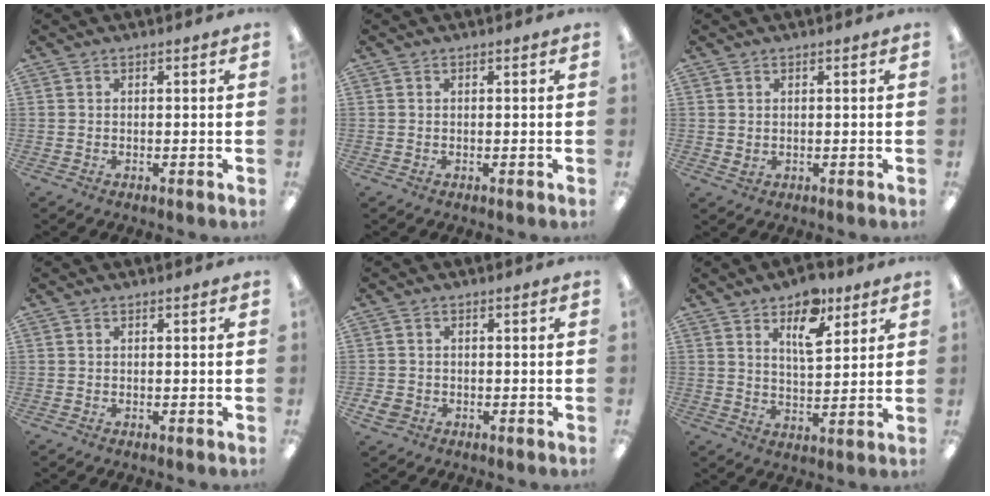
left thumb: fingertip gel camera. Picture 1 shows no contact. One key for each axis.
{"total": 0.0}
{"total": 1.2, "fx": 0.6, "fy": 0.9, "fz": 0.4, "tx": -0.001, "ty": -0.001, "tz": 0.009}
{"total": 0.0}
{"total": 2.6, "fx": -1.0, "fy": 2.2, "fz": 1.0, "tx": -0.022, "ty": 0.004, "tz": -0.022}
{"total": 10.6, "fx": 6.3, "fy": 5.1, "fz": 6.8, "tx": -0.093, "ty": -0.028, "tz": 0.105}